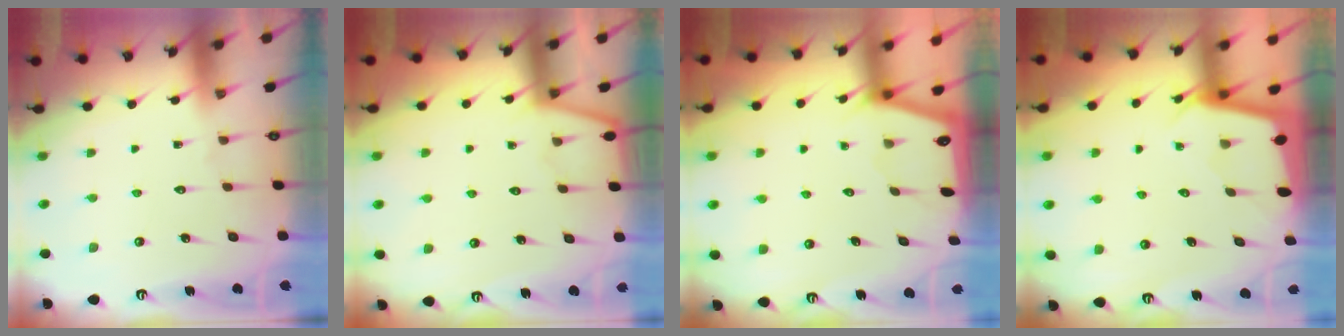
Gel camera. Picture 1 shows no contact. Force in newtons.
{"total": 2.4, "press": 2.4, "slide": 0.2}
{"total": 1.3, "press": 1.3, "slide": 0.3}
{"total": 2.0, "press": 2.0, "slide": 0.3}